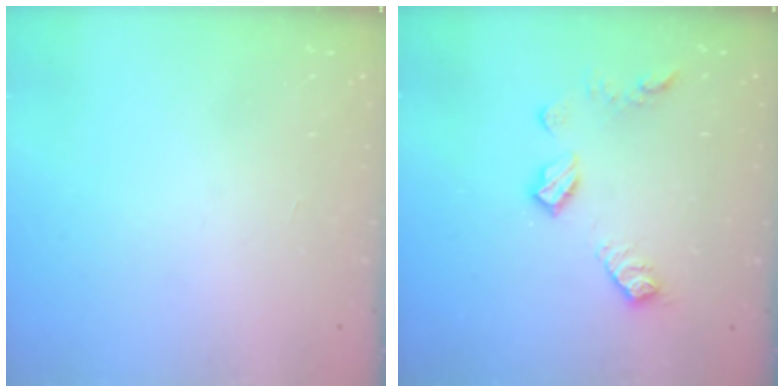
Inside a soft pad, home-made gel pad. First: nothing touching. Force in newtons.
{"total": 9.7, "press": 9.7, "slide": 0.2}